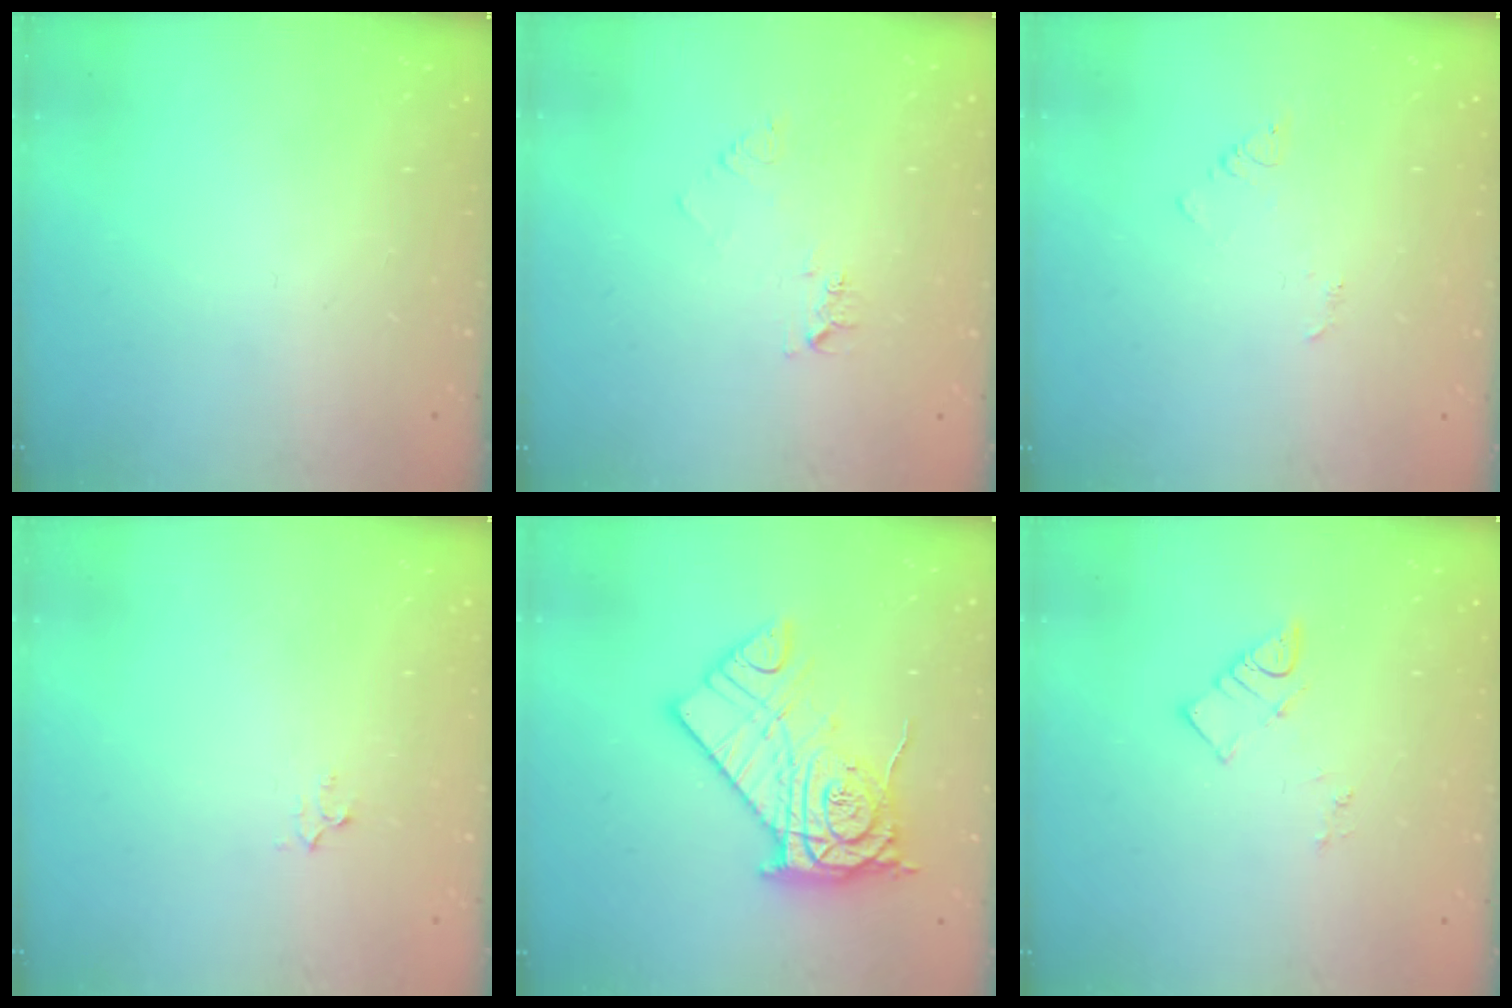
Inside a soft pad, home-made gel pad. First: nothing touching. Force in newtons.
{"total": 5.1, "press": 5.0, "slide": 0.5}
{"total": 2.9, "press": 2.9, "slide": 0.3}
{"total": 3.0, "press": 3.0, "slide": 0.5}
{"total": 16.8, "press": 16.8, "slide": 0.6}
{"total": 3.4, "press": 3.4, "slide": 0.2}